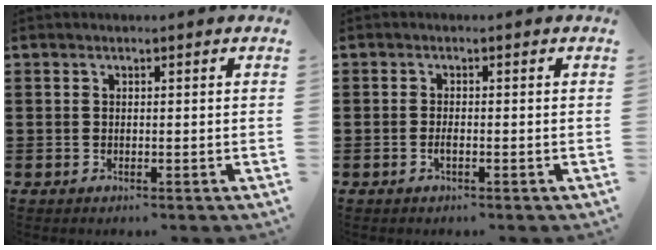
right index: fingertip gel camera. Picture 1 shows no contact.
{"total": 1.1, "force": [-0.4, 0.2, 1.0], "torque": [-0.028, -0.007, -0.008]}